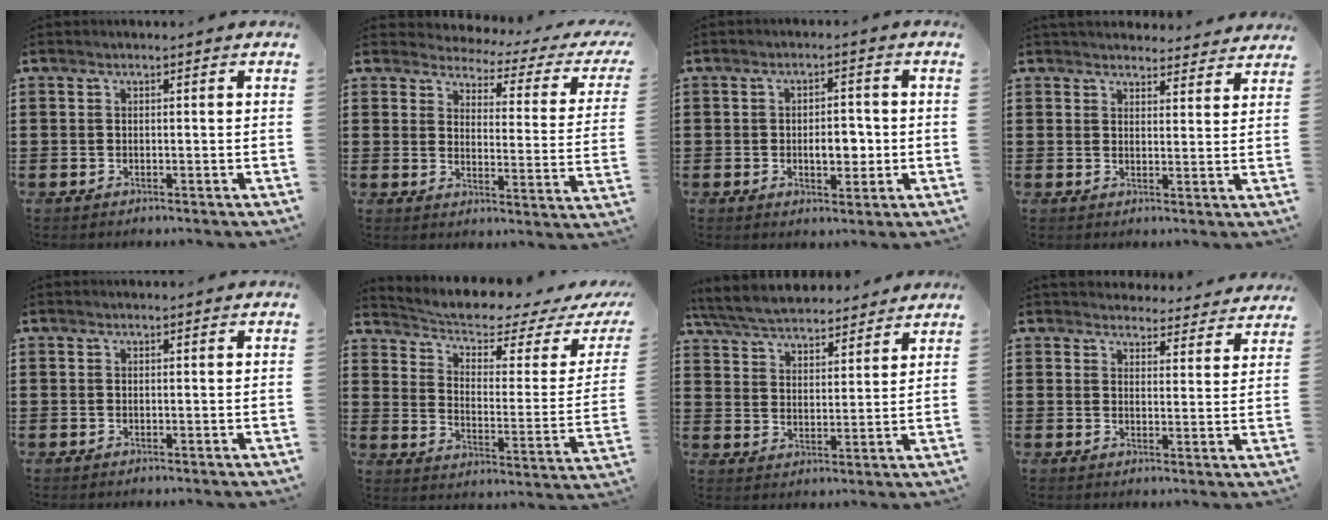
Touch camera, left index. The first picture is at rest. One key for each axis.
{"total": 2.5, "fx": 2.3, "fy": 0.4, "fz": 0.6, "tx": -0.034, "ty": -0.023, "tz": 0.031}
{"total": 4.9, "fx": -0.8, "fy": 2.6, "fz": 4.0, "tx": -0.061, "ty": -0.001, "tz": -0.021}
{"total": 3.6, "fx": 3.5, "fy": 0.7, "fz": 0.2, "tx": -0.006, "ty": -0.014, "tz": 0.064}
{"total": 0.0}
{"total": 4.2, "fx": 3.4, "fy": 0.6, "fz": 2.3, "tx": -0.067, "ty": -0.032, "tz": 0.051}
{"total": 6.1, "fx": 5.9, "fy": 1.0, "fz": 1.3, "tx": -0.053, "ty": -0.025, "tz": 0.105}
{"total": 4.0, "fx": 4.0, "fy": 0.6, "fz": 0.1, "tx": -0.009, "ty": -0.020, "tz": 0.071}